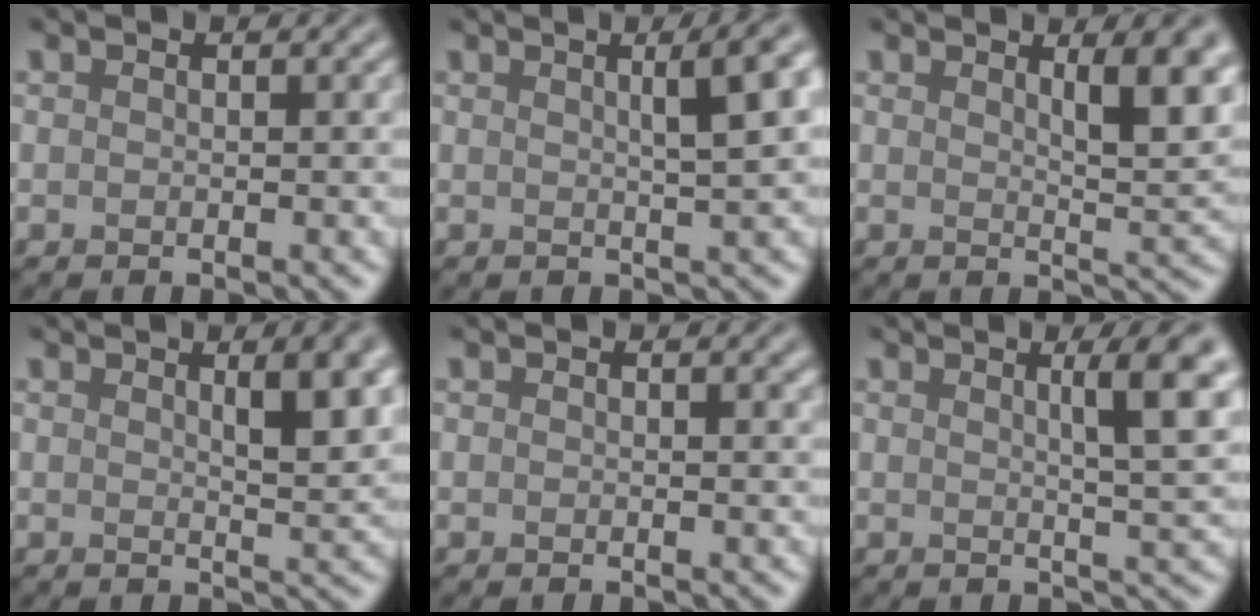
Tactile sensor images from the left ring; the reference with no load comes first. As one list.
[{"total": 5.4, "force": [1.7, 1.5, 4.9], "torque": [-0.040, 0.020, 0.014]}, {"total": 5.5, "force": [2.2, 1.7, 4.7], "torque": [-0.053, -0.004, 0.034]}, {"total": 5.1, "force": [1.9, 1.6, 4.5], "torque": [-0.046, 0.004, 0.027]}, {"total": 0.5, "force": [0.4, 0.1, 0.3], "torque": [-0.001, 0.001, 0.006]}, {"total": 5.6, "force": [1.8, 1.0, 5.2], "torque": [-0.059, 0.005, 0.025]}]